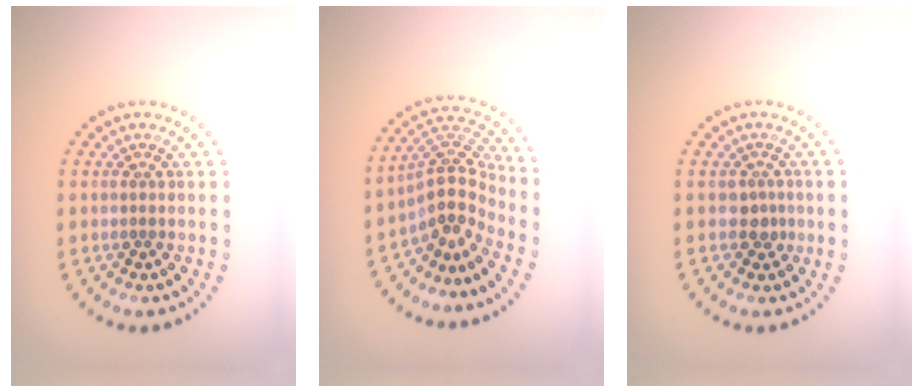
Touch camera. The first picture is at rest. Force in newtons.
{"total": 4.1, "press": 2.8, "slide": 2.9}
{"total": 1.3, "press": 1.0, "slide": 0.8}